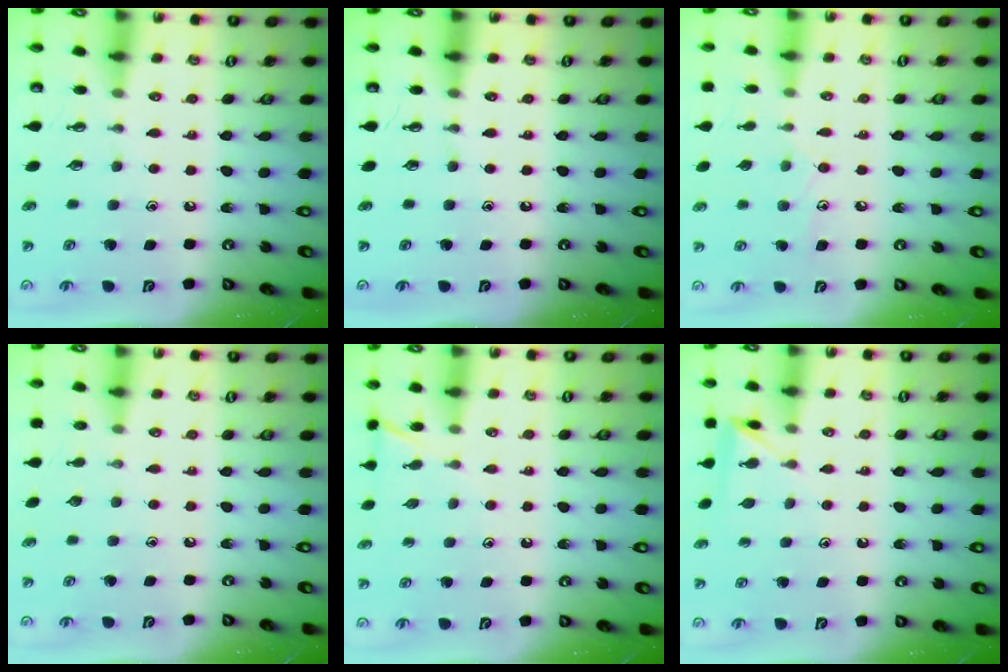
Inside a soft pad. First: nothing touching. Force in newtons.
{"total": 0.0}
{"total": 7.6, "press": 7.6, "slide": 0.4}
{"total": 0.0}
{"total": 5.7, "press": 5.7, "slide": 0.5}
{"total": 5.4, "press": 5.3, "slide": 0.5}